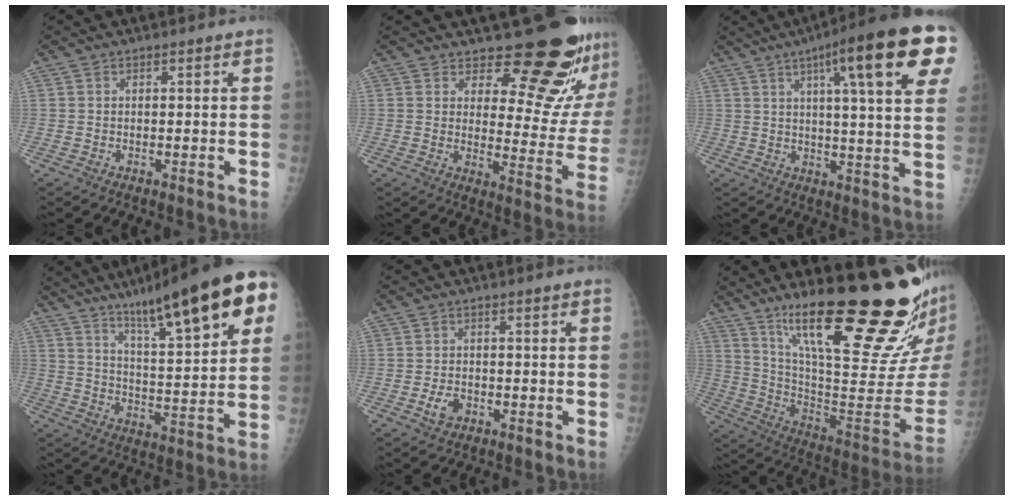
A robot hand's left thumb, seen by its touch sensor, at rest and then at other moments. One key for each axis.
{"total": 16.6, "fx": 14.1, "fy": 5.7, "fz": 6.8, "tx": -0.035, "ty": -0.128, "tz": 0.171}
{"total": 21.4, "fx": 9.6, "fy": 3.2, "fz": 18.9, "tx": -0.255, "ty": -0.007, "tz": 0.127}
{"total": 23.9, "fx": 13.0, "fy": 4.7, "fz": 19.5, "tx": -0.266, "ty": -0.032, "tz": 0.196}
{"total": 2.9, "fx": -1.2, "fy": 1.9, "fz": 1.8, "tx": -0.031, "ty": 0.004, "tz": -0.019}
{"total": 31.3, "fx": 19.3, "fy": 5.3, "fz": 24.0, "tx": -0.324, "ty": -0.082, "tz": 0.323}